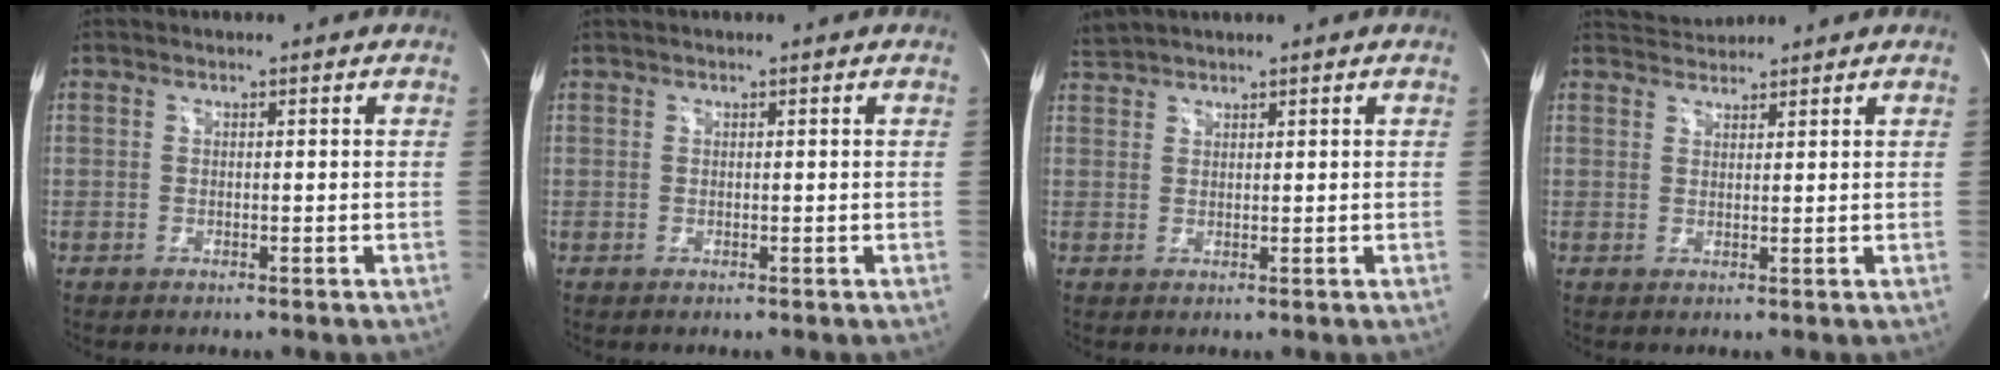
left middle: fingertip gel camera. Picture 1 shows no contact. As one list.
[{"total": 0.0}, {"total": 2.3, "force": [2.3, 0.0, 0.1], "torque": [-0.010, 0.017, 0.051]}, {"total": 2.6, "force": [2.6, 0.1, -0.4], "torque": [-0.003, 0.014, 0.053]}]